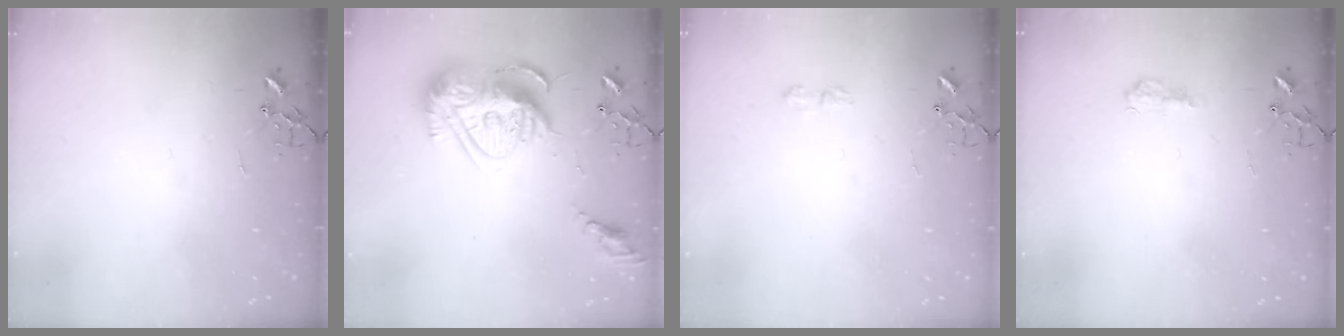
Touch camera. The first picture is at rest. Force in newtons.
{"total": 17.6, "press": 17.5, "slide": 1.6}
{"total": 6.4, "press": 6.4, "slide": 0.9}
{"total": 7.9, "press": 7.8, "slide": 0.8}